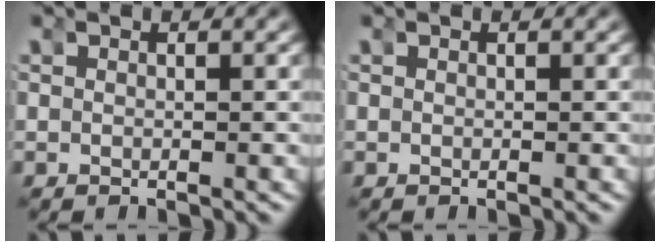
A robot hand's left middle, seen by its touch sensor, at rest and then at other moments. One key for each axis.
{"total": 0.0}